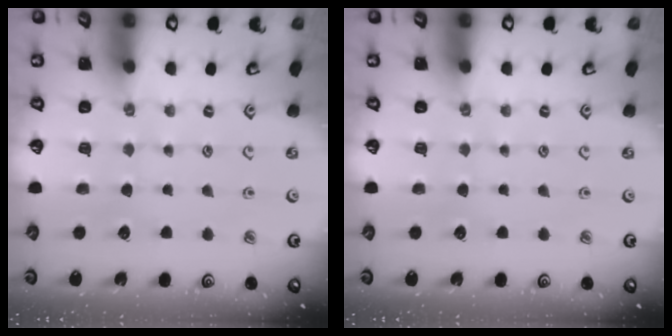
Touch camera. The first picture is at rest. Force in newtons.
{"total": 0.0}